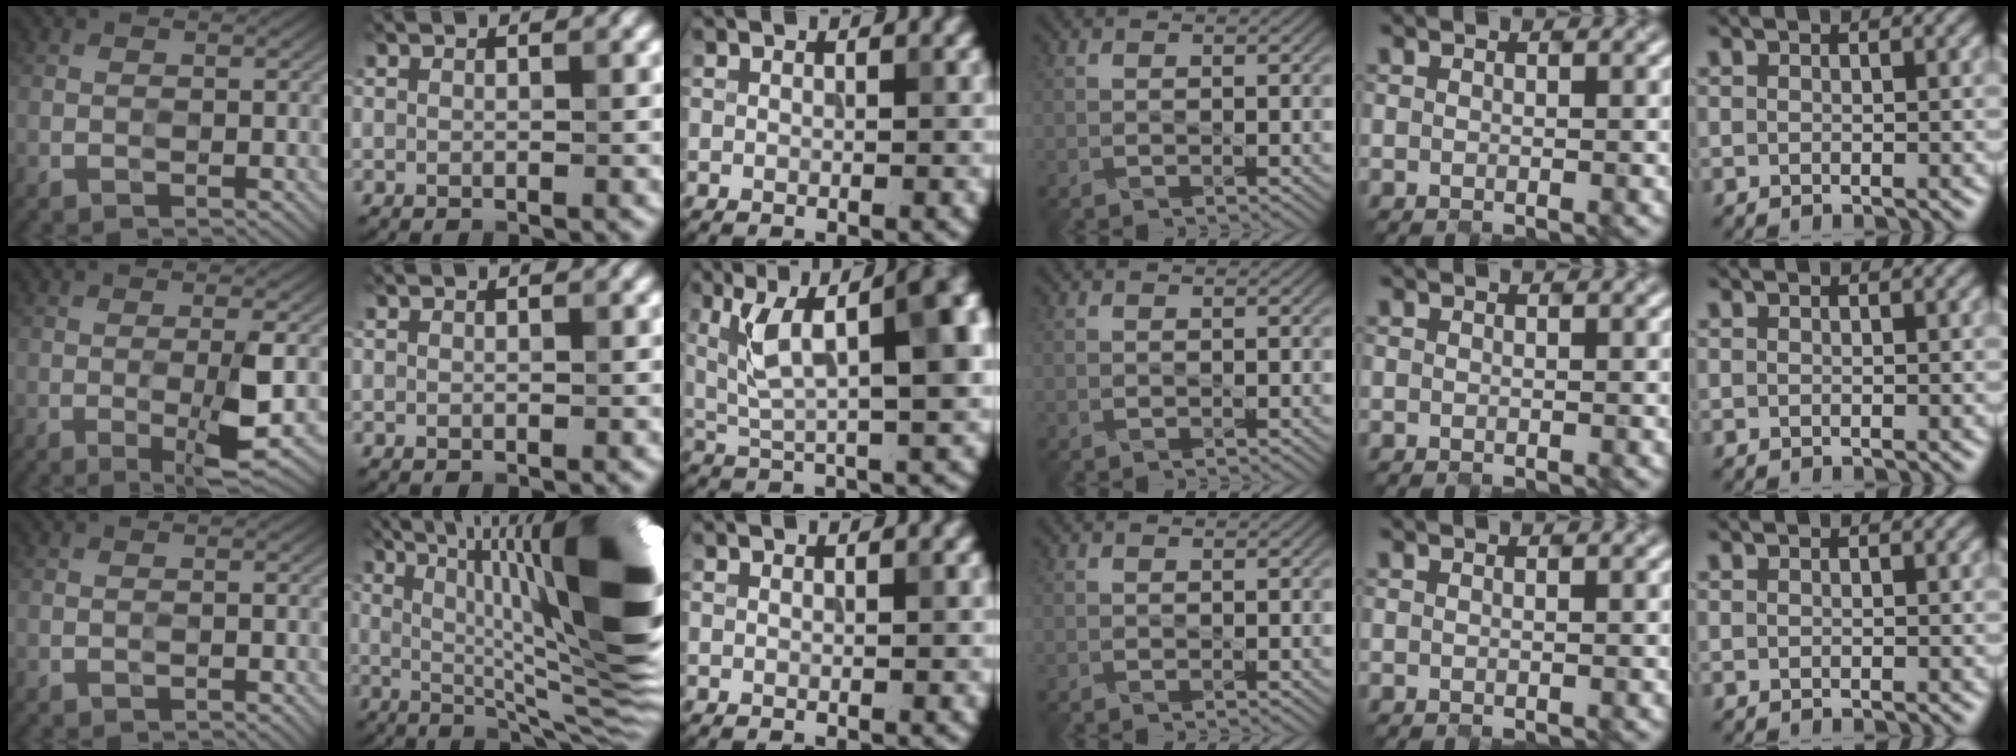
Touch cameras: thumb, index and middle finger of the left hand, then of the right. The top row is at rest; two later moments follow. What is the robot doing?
{"motion": "open", "object": "jewelry box"}